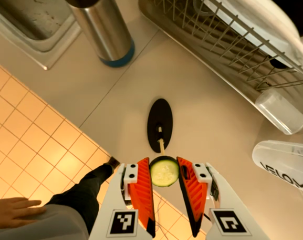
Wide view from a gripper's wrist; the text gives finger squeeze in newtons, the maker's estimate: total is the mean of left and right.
{"total": 8.2, "left": 8.1, "right": 8.3}